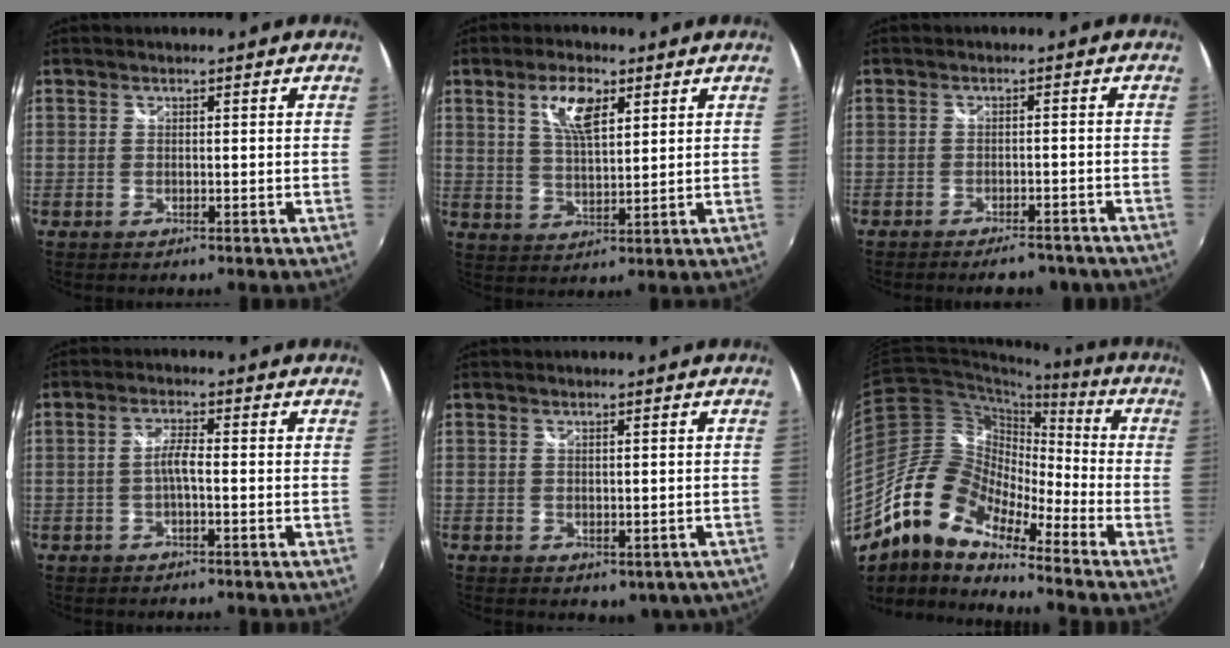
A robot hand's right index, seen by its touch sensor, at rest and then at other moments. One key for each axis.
{"total": 7.0, "fx": 3.5, "fy": 2.7, "fz": 5.5, "tx": -0.101, "ty": 0.006, "tz": 0.067}
{"total": 7.7, "fx": -6.7, "fy": 2.3, "fz": 3.2, "tx": -0.070, "ty": -0.008, "tz": -0.084}
{"total": 2.7, "fx": -0.8, "fy": 0.3, "fz": 2.5, "tx": -0.052, "ty": 0.006, "tz": -0.015}
{"total": 3.5, "fx": -1.5, "fy": 2.5, "fz": 2.0, "tx": -0.035, "ty": -0.007, "tz": -0.010}
{"total": 15.7, "fx": -11.2, "fy": 6.5, "fz": 8.9, "tx": -0.154, "ty": 0.007, "tz": -0.232}